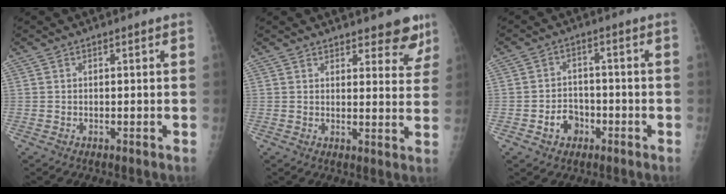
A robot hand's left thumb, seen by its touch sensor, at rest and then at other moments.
{"total": 7.3, "force": [5.9, 2.8, 3.2], "torque": [-0.001, -0.034, 0.063]}
{"total": 5.4, "force": [-2.4, 4.3, 2.2], "torque": [-0.013, 0.024, -0.036]}